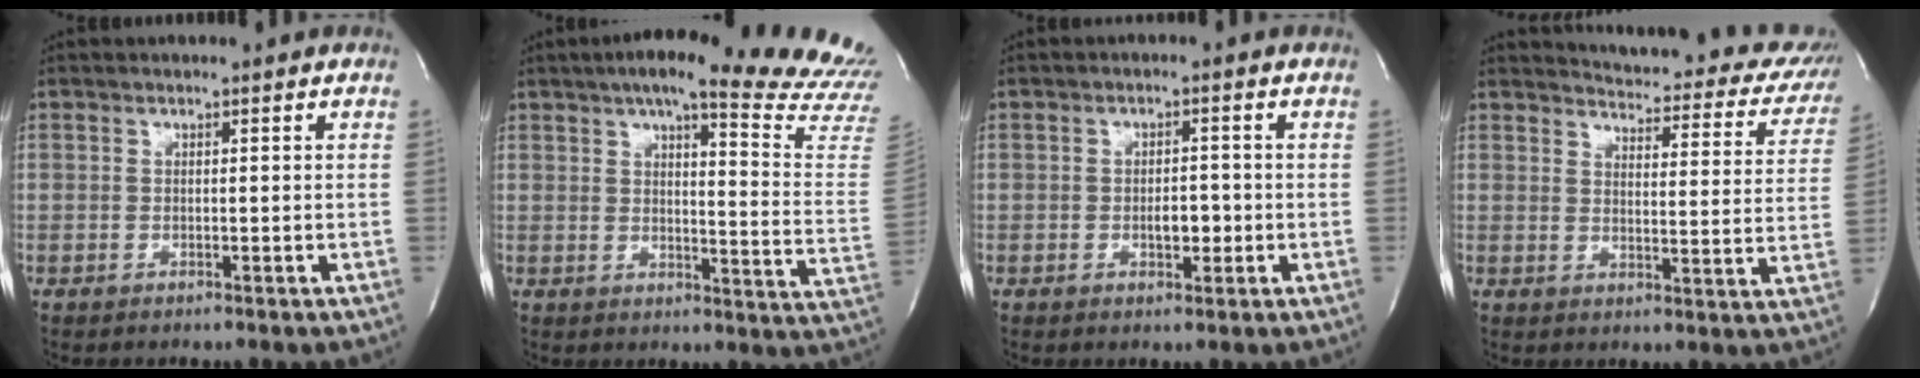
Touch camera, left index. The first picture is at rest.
{"total": 23.9, "force": [20.9, 1.5, 11.5], "torque": [-0.147, -0.088, 0.231]}
{"total": 3.0, "force": [-1.5, 1.4, 2.2], "torque": [-0.033, -0.006, -0.019]}
{"total": 20.1, "force": [18.8, 4.8, 5.4], "torque": [-0.052, -0.079, 0.195]}